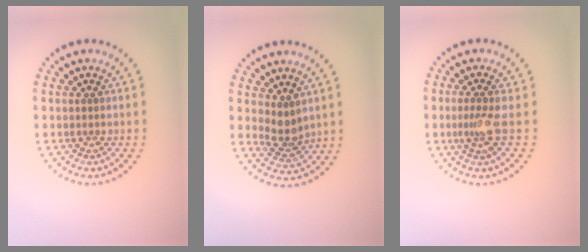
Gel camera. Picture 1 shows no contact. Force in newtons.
{"total": 2.3, "press": 1.8, "slide": 1.4}
{"total": 2.1, "press": 1.5, "slide": 1.4}